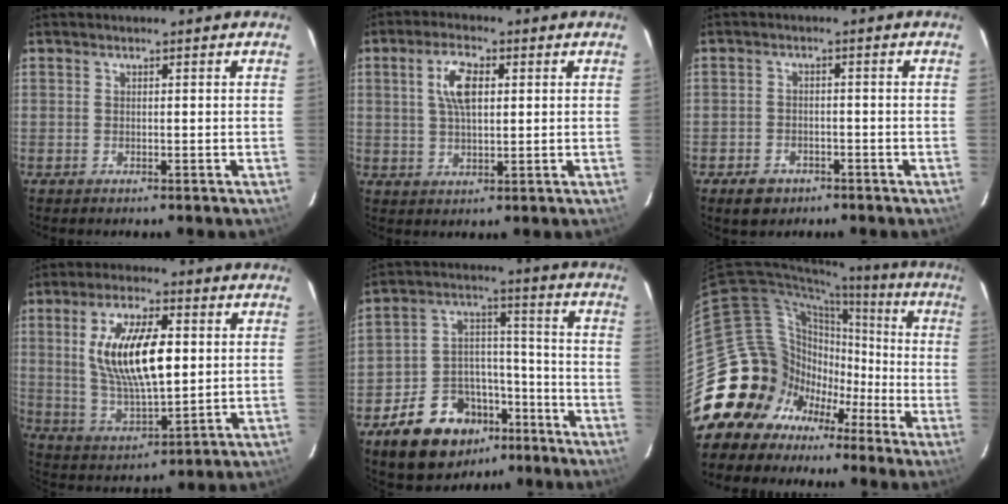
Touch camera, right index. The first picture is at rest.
{"total": 6.6, "force": [1.8, 3.0, 5.6], "torque": [-0.104, 0.011, 0.035]}
{"total": 4.9, "force": [-3.2, 3.4, 1.6], "torque": [-0.048, 0.006, -0.045]}
{"total": 15.8, "force": [2.7, 6.3, 14.2], "torque": [-0.268, 0.001, 0.059]}
{"total": 16.6, "force": [-10.3, 10.7, 7.3], "torque": [-0.153, 0.042, -0.149]}
{"total": 18.1, "force": [-8.9, 15.3, 3.9], "torque": [-0.097, 0.061, -0.147]}